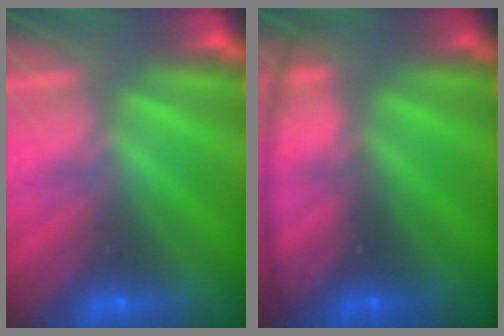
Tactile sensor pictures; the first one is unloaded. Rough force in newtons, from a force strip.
{"total": 7.9}